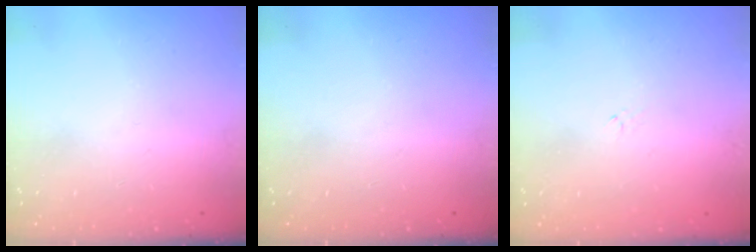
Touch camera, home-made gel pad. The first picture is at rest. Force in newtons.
{"total": 0.0}
{"total": 0.7, "press": 0.5, "slide": 0.4}